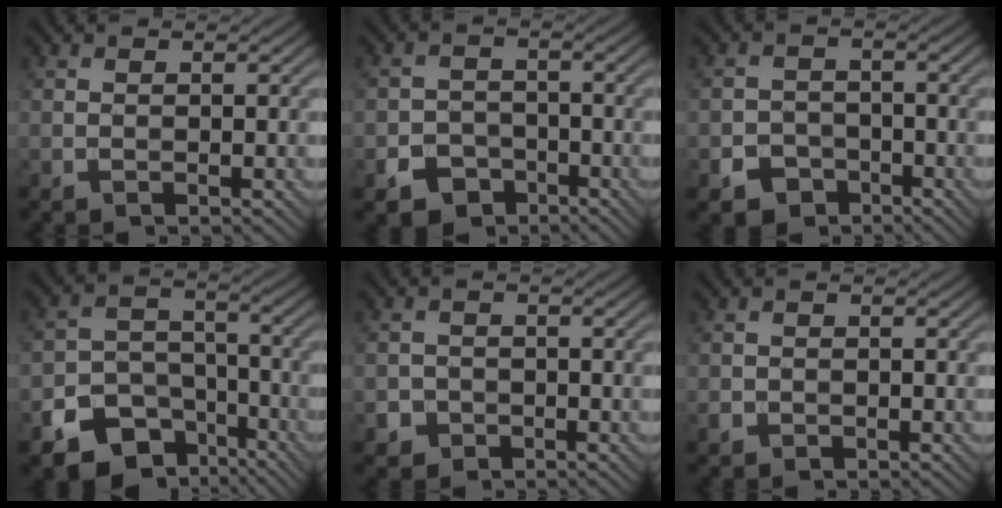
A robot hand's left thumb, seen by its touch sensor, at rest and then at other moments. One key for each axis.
{"total": 4.7, "fx": -3.0, "fy": 3.4, "fz": 1.4, "tx": -0.022, "ty": -0.002, "tz": -0.055}
{"total": 3.9, "fx": -2.5, "fy": 2.8, "fz": 1.0, "tx": -0.015, "ty": -0.003, "tz": -0.047}
{"total": 11.1, "fx": -6.9, "fy": 7.6, "fz": 4.2, "tx": -0.085, "ty": -0.023, "tz": -0.115}
{"total": 2.4, "fx": -1.3, "fy": 2.0, "fz": 0.4, "tx": -0.001, "ty": -0.001, "tz": -0.026}
{"total": 0.9, "fx": -0.5, "fy": 0.8, "fz": 0.2, "tx": -0.004, "ty": -0.006, "tz": -0.011}